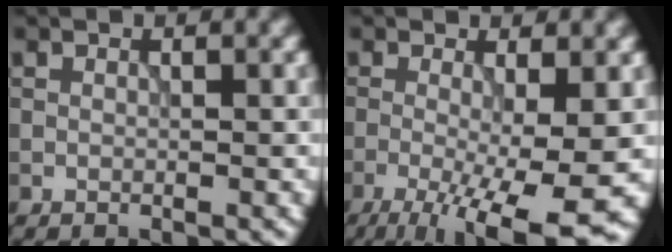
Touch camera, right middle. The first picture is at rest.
{"total": 9.3, "force": [-3.3, 2.3, 8.4], "torque": [-0.137, -0.016, -0.048]}